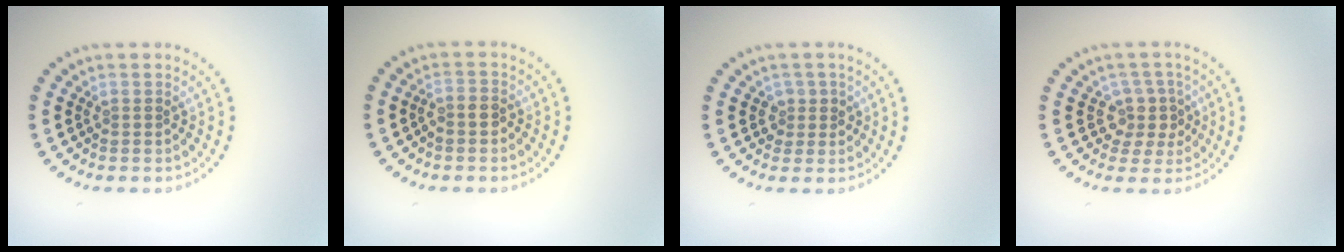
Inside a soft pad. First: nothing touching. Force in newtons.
{"total": 1.2, "press": 0.9, "slide": 0.7}
{"total": 1.5, "press": 1.3, "slide": 0.7}
{"total": 2.7, "press": 2.2, "slide": 1.6}